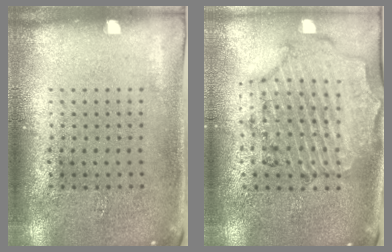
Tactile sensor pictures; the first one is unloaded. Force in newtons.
{"total": 1.6, "press": 1.6, "slide": 0.3}